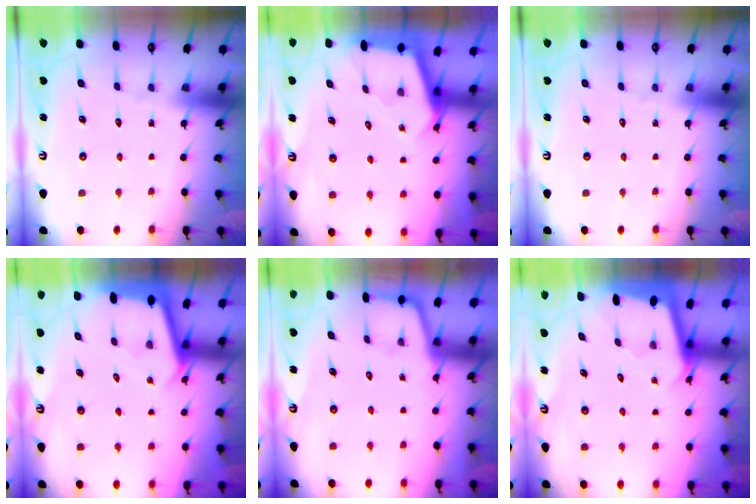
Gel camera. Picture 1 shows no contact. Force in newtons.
{"total": 2.5, "press": 2.5, "slide": 0.1}
{"total": 0.0}
{"total": 2.4, "press": 2.4, "slide": 0.1}
{"total": 1.7, "press": 1.7, "slide": 0.4}
{"total": 2.1, "press": 2.1, "slide": 0.1}